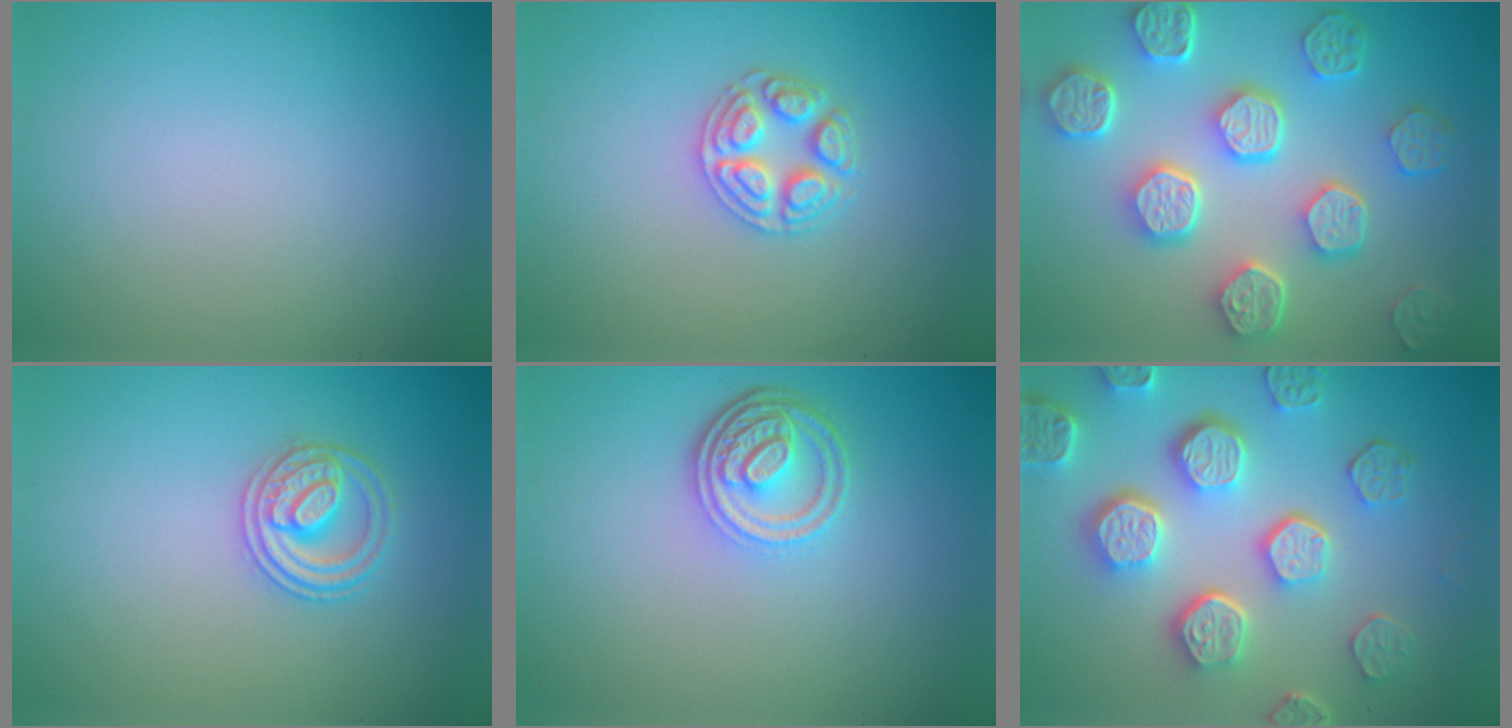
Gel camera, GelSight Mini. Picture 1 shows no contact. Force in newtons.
{"total": 2.9, "press": 2.8, "slide": 0.4}
{"total": 8.1, "press": 6.3, "slide": 5.1}
{"total": 2.6, "press": 2.6, "slide": 0.5}
{"total": 4.4, "press": 3.3, "slide": 2.9}
{"total": 7.8, "press": 6.1, "slide": 5.0}